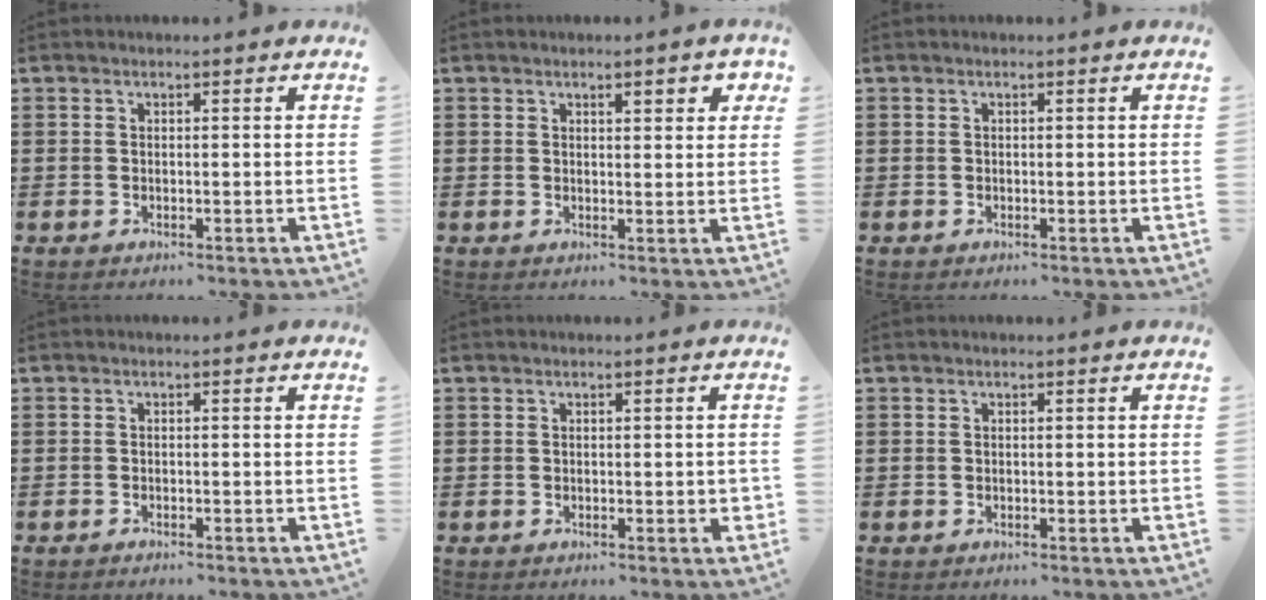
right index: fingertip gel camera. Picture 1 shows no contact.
{"total": 2.3, "force": [1.3, 0.7, 1.8], "torque": [-0.022, -0.002, 0.018]}
{"total": 0.0}
{"total": 0.6, "force": [-0.6, 0.0, 0.1], "torque": [-0.004, -0.002, -0.013]}
{"total": 1.0, "force": [-0.1, 0.3, 1.0], "torque": [-0.016, 0.000, -0.001]}
{"total": 0.0}